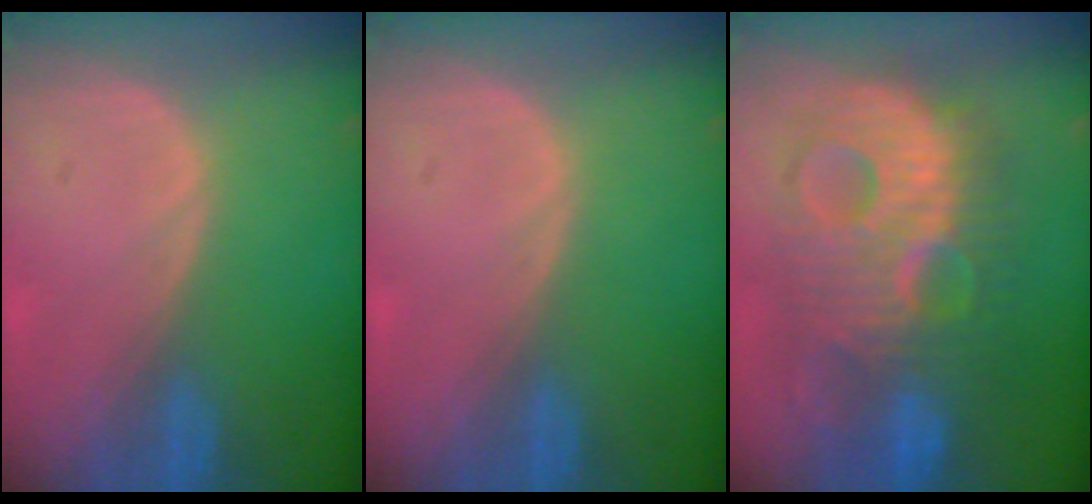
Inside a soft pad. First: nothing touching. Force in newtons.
{"total": 0.0}
{"total": 12.5, "press": 12.5, "slide": 1.0}